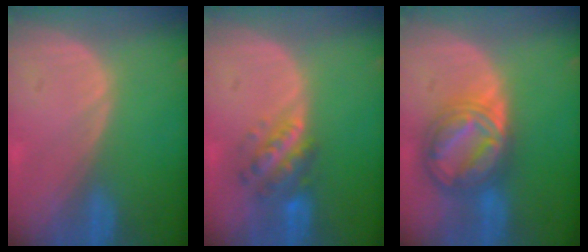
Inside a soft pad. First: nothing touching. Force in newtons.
{"total": 5.7, "press": 5.4, "slide": 1.7}
{"total": 8.9, "press": 8.9, "slide": 0.8}